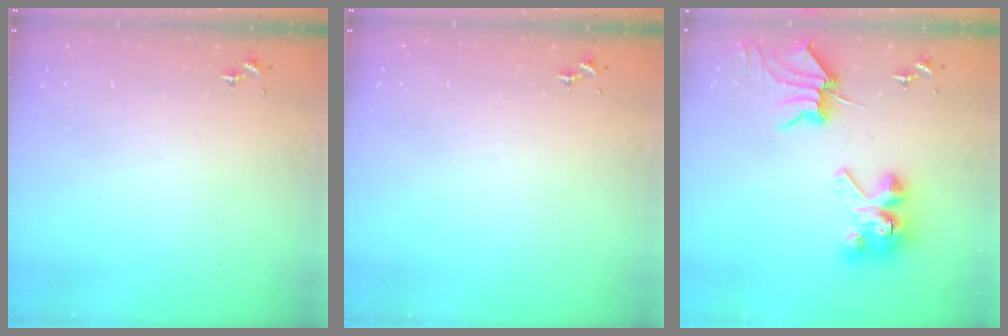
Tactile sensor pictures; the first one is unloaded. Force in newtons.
{"total": 0.0}
{"total": 10.1, "press": 10.0, "slide": 1.3}